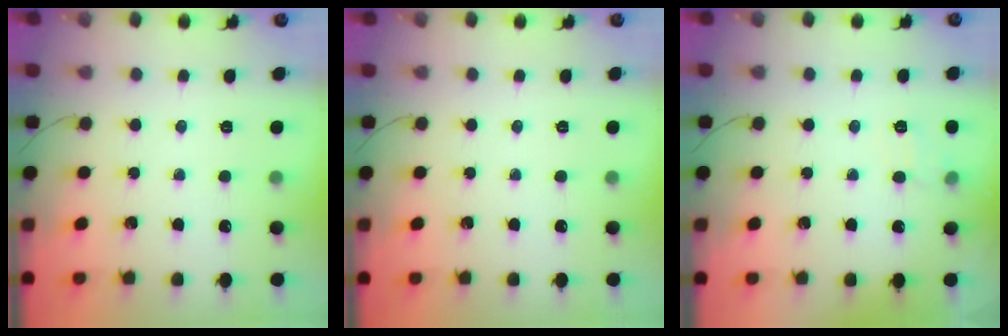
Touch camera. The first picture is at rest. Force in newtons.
{"total": 0.0}
{"total": 4.5, "press": 4.1, "slide": 1.9}